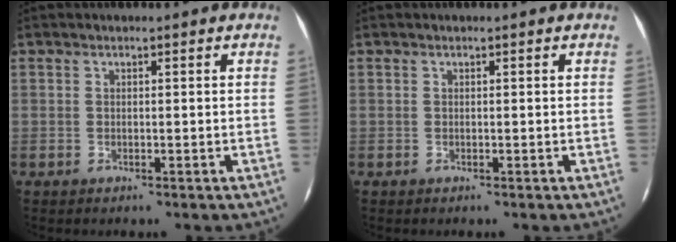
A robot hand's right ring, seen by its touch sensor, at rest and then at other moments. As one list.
[{"total": 0.0}]